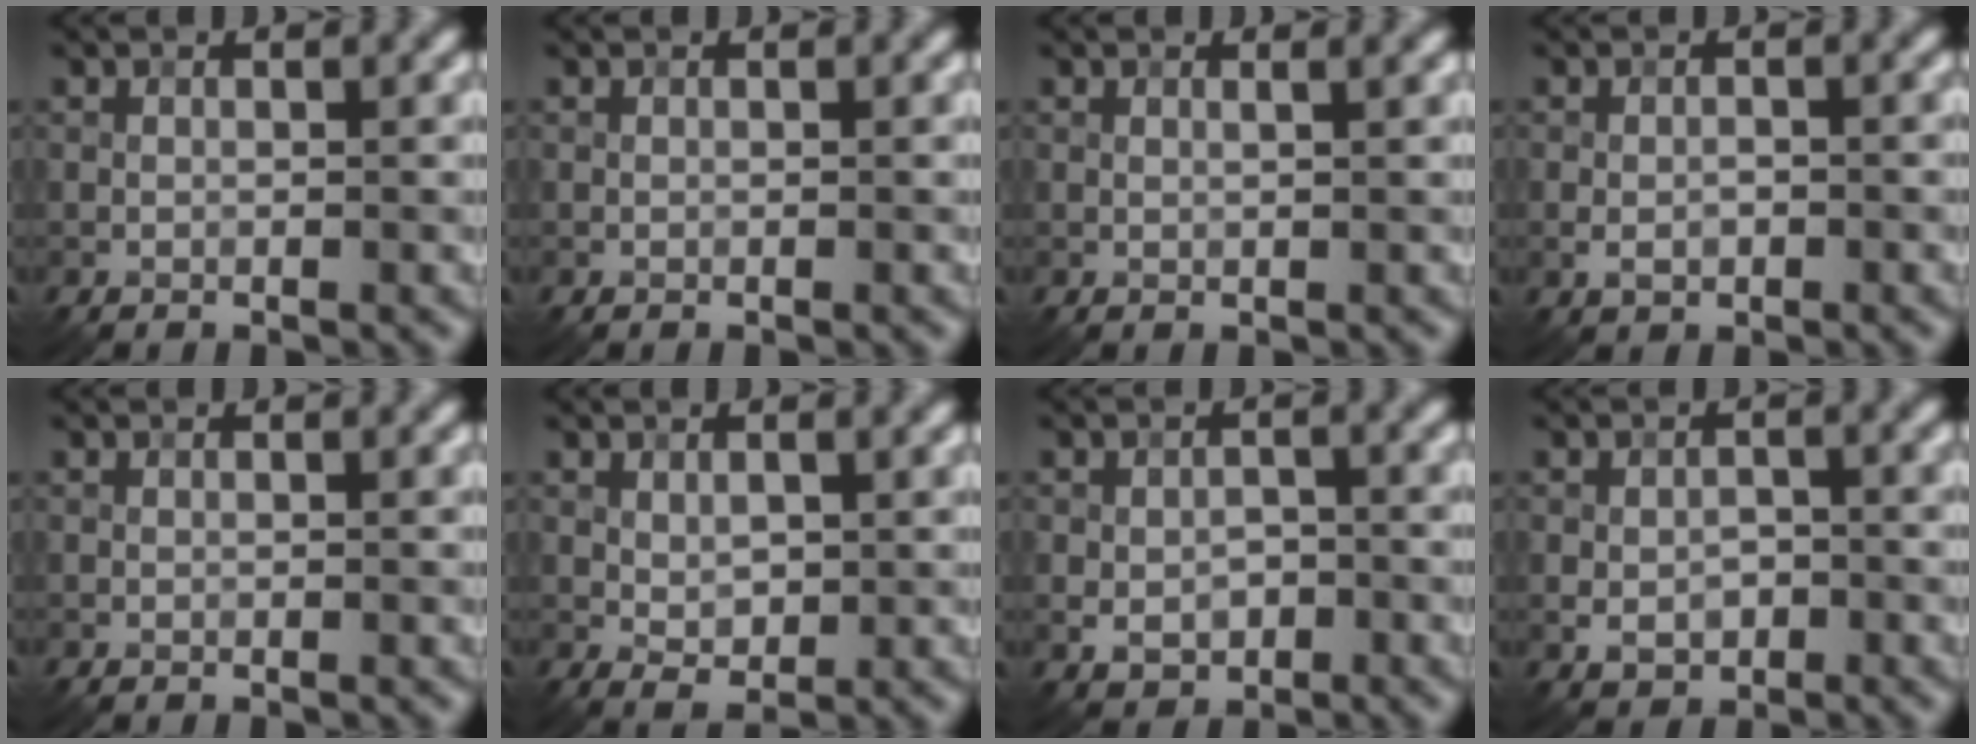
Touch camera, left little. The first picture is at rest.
{"total": 0.0}
{"total": 0.7, "force": [0.4, 0.1, 0.5], "torque": [-0.007, 0.000, 0.004]}
{"total": 1.7, "force": [-0.5, 1.0, 1.3], "torque": [-0.023, 0.000, -0.010]}
{"total": 0.0}
{"total": 1.9, "force": [0.4, 1.1, 1.5], "torque": [-0.030, -0.004, 0.011]}
{"total": 2.9, "force": [-0.8, 2.0, 1.9], "torque": [-0.032, -0.004, -0.012]}
{"total": 2.6, "force": [-0.7, 1.7, 1.7], "torque": [-0.029, -0.003, -0.011]}